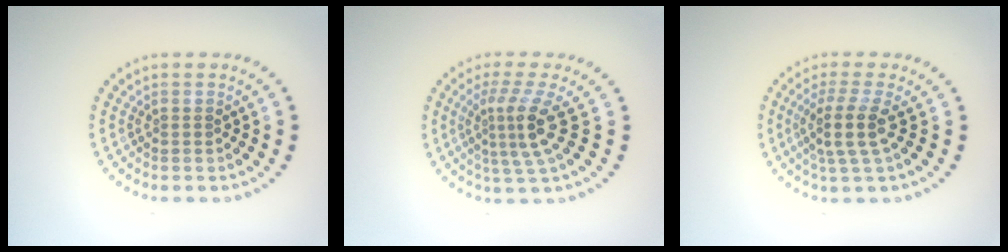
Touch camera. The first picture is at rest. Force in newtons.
{"total": 3.8, "press": 2.6, "slide": 2.8}
{"total": 3.4, "press": 2.6, "slide": 2.1}